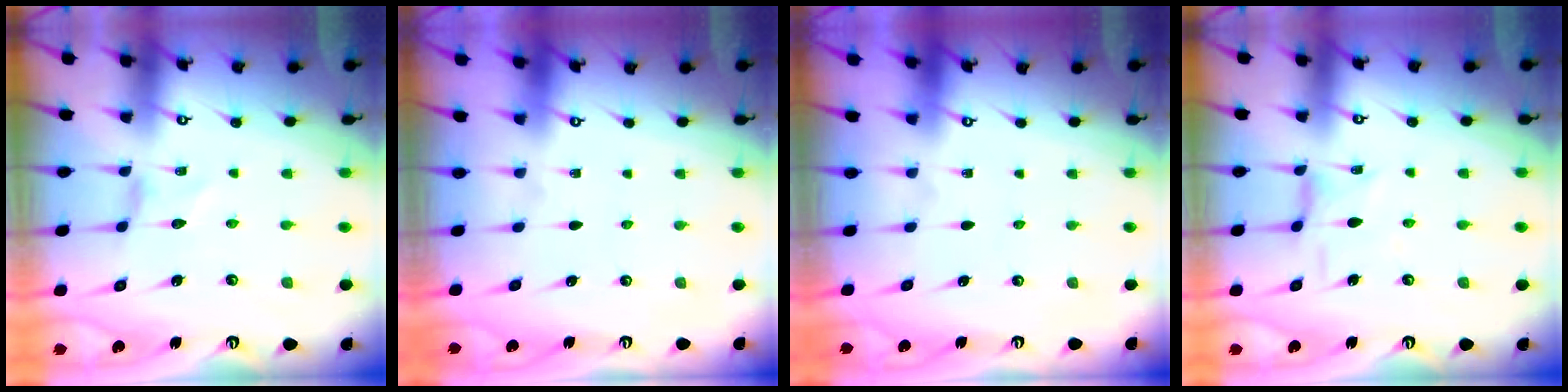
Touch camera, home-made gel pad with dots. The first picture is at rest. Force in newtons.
{"total": 0.0}
{"total": 0.0}
{"total": 2.3, "press": 2.3, "slide": 0.5}